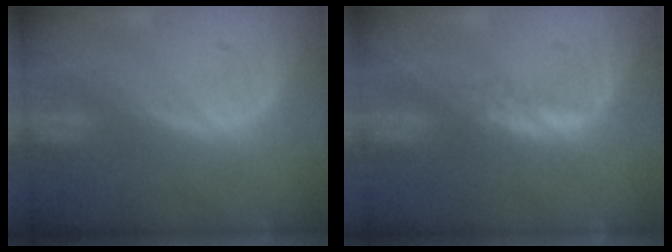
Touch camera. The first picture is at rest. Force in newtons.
{"total": 1.3, "press": 1.2, "slide": 0.5}